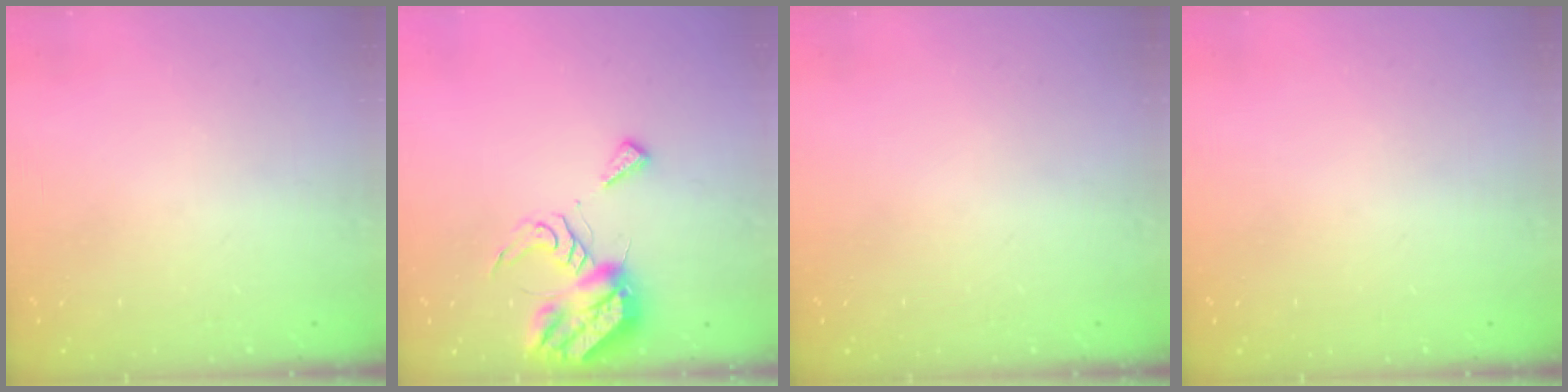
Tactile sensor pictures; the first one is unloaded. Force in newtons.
{"total": 10.4, "press": 10.3, "slide": 1.1}
{"total": 0.0}
{"total": 0.0}